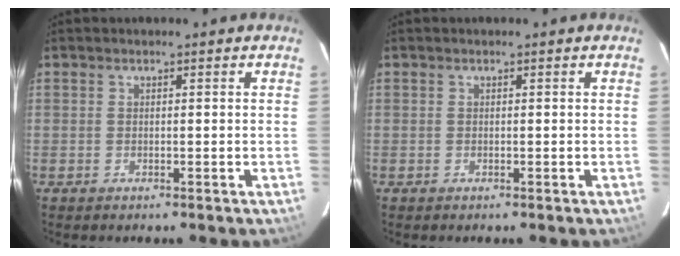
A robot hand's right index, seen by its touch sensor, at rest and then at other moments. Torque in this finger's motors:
{"motor_torque": [-0.01, 0.01, 0.01, 0.00]}